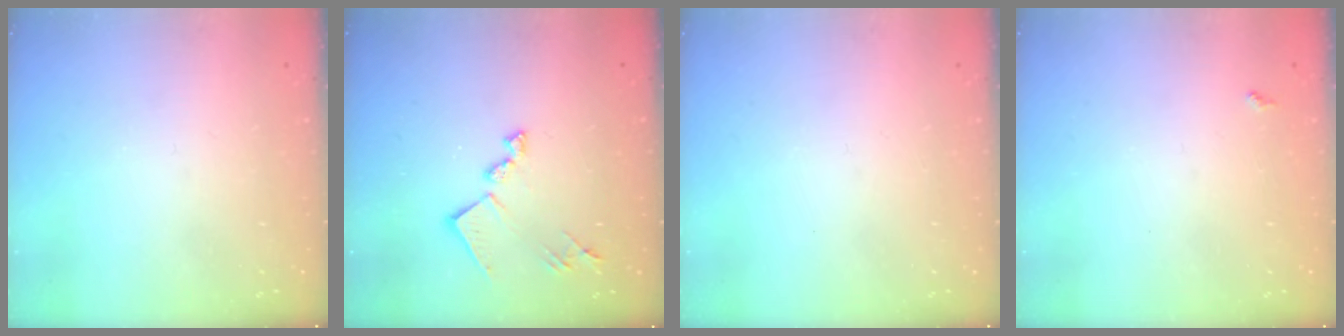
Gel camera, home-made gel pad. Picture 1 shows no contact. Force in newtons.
{"total": 14.1, "press": 14.0, "slide": 0.5}
{"total": 0.0}
{"total": 3.7, "press": 3.7, "slide": 0.5}